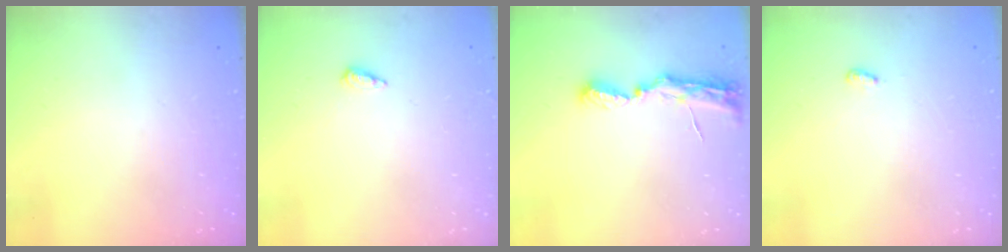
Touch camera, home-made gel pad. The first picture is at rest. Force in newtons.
{"total": 3.4, "press": 3.3, "slide": 0.5}
{"total": 7.7, "press": 7.7, "slide": 0.8}
{"total": 3.2, "press": 3.1, "slide": 0.4}